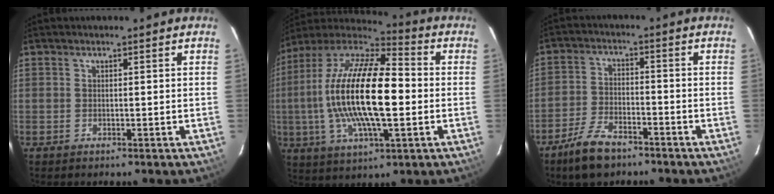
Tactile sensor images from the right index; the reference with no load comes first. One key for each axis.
{"total": 23.0, "fx": -0.7, "fy": 7.7, "fz": 21.7, "tx": -0.412, "ty": -0.002, "tz": -0.025}
{"total": 6.3, "fx": -4.7, "fy": 2.7, "fz": 3.2, "tx": -0.086, "ty": -0.002, "tz": -0.088}